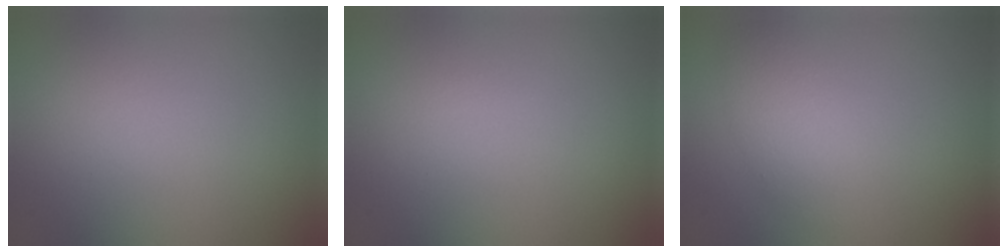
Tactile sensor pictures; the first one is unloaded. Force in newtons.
{"total": 0.0}
{"total": 2.3, "press": 2.3, "slide": 0.1}